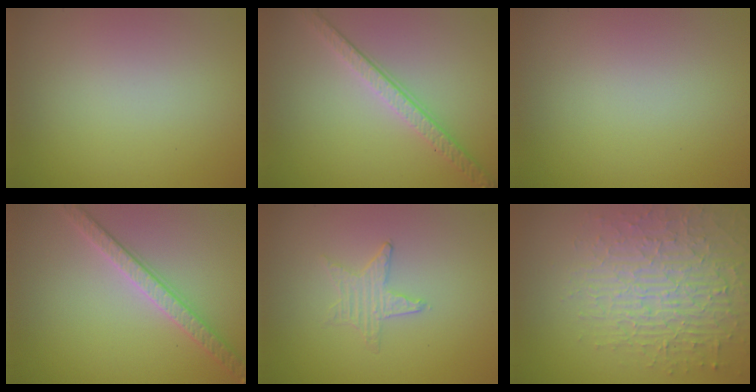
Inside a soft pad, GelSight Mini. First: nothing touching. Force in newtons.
{"total": 3.8, "press": 2.8, "slide": 2.6}
{"total": 0.0}
{"total": 3.1, "press": 2.9, "slide": 1.1}
{"total": 0.9, "press": 0.9, "slide": 0.2}
{"total": 6.0, "press": 5.0, "slide": 3.3}